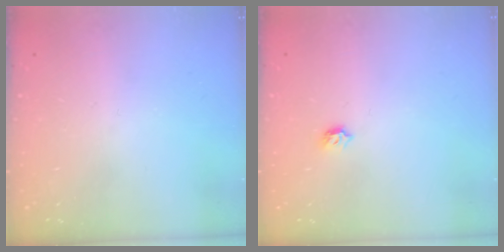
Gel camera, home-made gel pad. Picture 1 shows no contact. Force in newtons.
{"total": 4.8, "press": 4.7, "slide": 1.0}